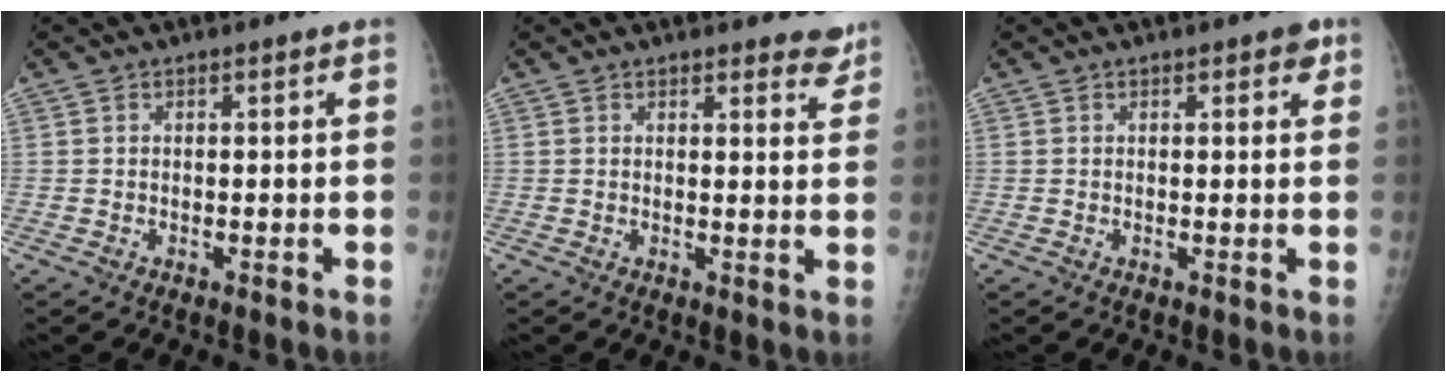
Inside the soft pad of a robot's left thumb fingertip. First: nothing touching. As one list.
[{"total": 4.5, "force": [4.0, 1.4, 1.5], "torque": [0.006, -0.024, 0.037]}, {"total": 2.5, "force": [1.4, 0.9, 1.8], "torque": [-0.011, -0.002, 0.014]}]